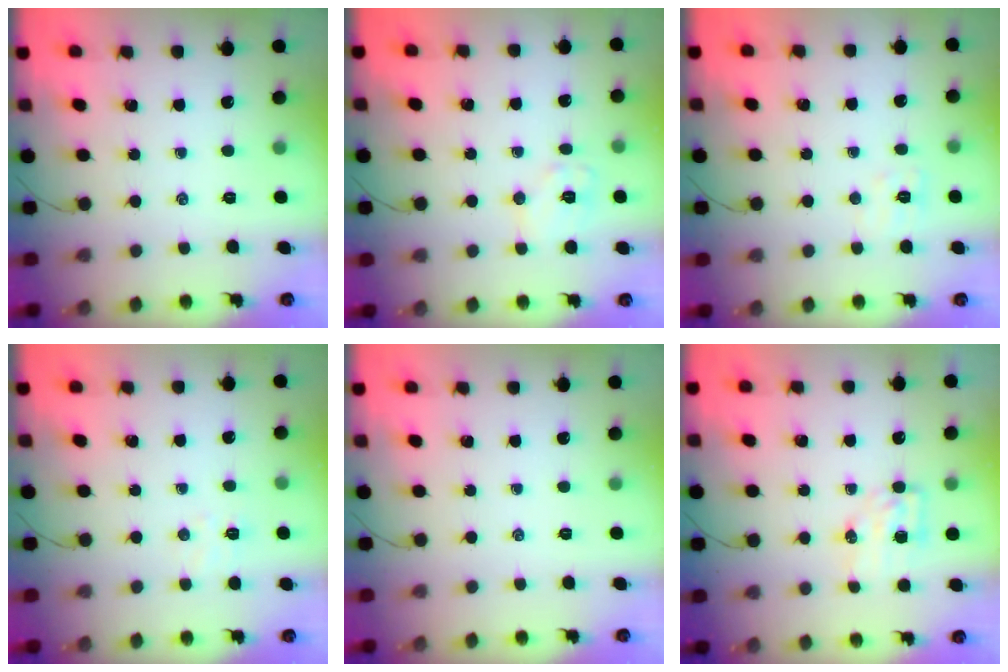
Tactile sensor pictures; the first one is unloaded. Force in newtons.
{"total": 7.3, "press": 7.3, "slide": 0.8}
{"total": 6.2, "press": 6.1, "slide": 1.3}
{"total": 3.5, "press": 3.4, "slide": 0.7}
{"total": 0.0}
{"total": 5.4, "press": 5.4, "slide": 0.4}